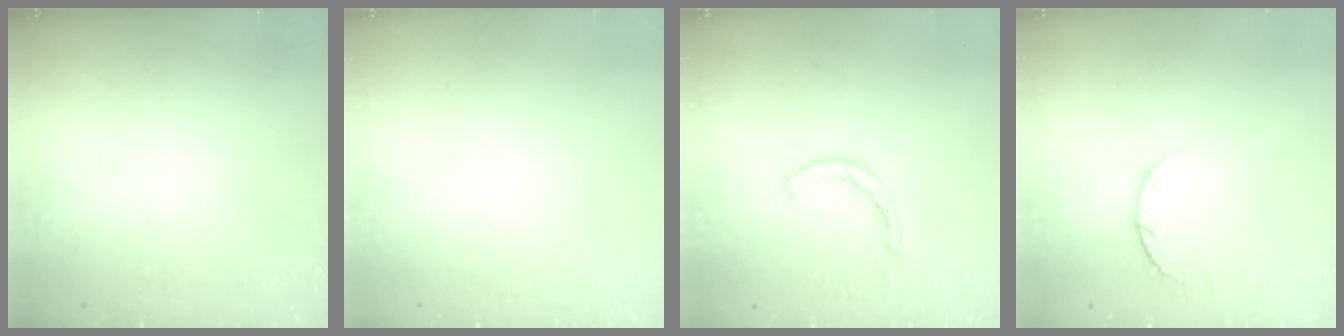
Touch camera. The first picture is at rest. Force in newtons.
{"total": 0.0}
{"total": 1.6, "press": 1.6, "slide": 0.2}
{"total": 4.8, "press": 4.8, "slide": 0.6}